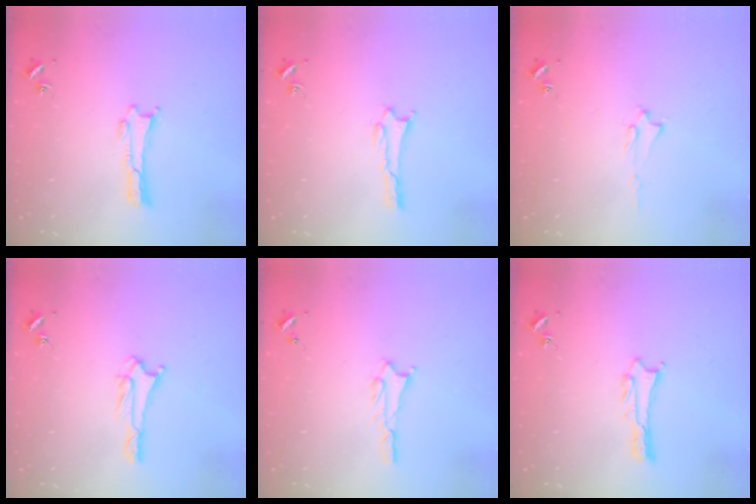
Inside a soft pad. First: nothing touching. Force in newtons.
{"total": 0.9, "press": 0.8, "slide": 0.1}
{"total": 1.7, "press": 1.6, "slide": 0.2}
{"total": 1.7, "press": 1.7, "slide": 0.2}
{"total": 1.8, "press": 1.8, "slide": 0.2}
{"total": 1.1, "press": 1.1, "slide": 0.1}